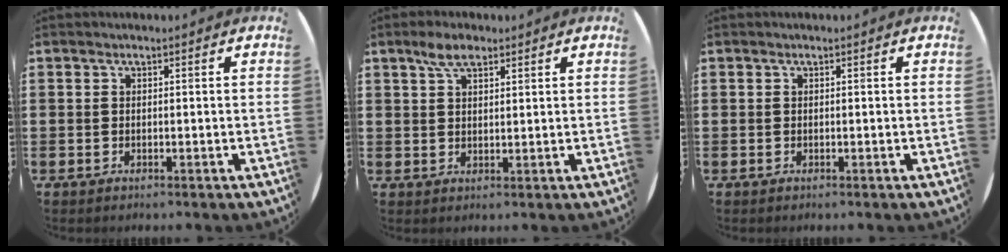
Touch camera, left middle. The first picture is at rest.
{"total": 4.0, "force": [2.9, 1.7, 2.2], "torque": [-0.040, 0.004, 0.050]}
{"total": 0.0}